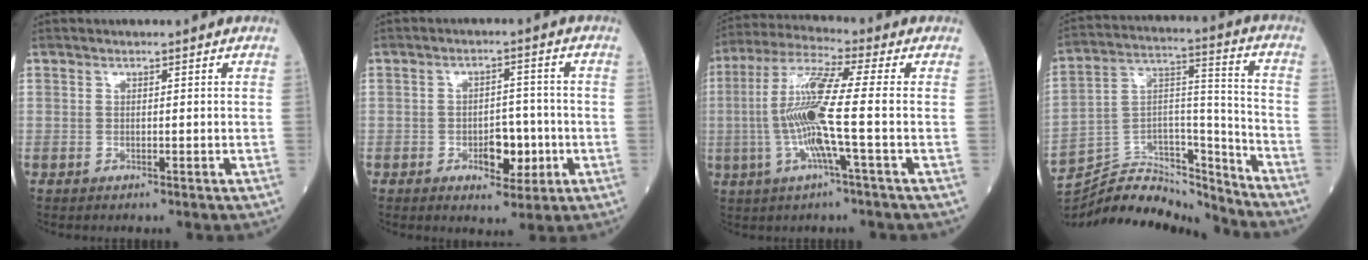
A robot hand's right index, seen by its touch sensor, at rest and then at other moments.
{"total": 5.8, "force": [-1.7, 3.0, 4.7], "torque": [-0.065, 0.002, -0.021]}
{"total": 11.9, "force": [-1.4, -0.4, 11.8], "torque": [-0.241, 0.004, -0.040]}
{"total": 18.9, "force": [-18.3, 3.5, 3.1], "torque": [-0.056, 0.045, -0.308]}